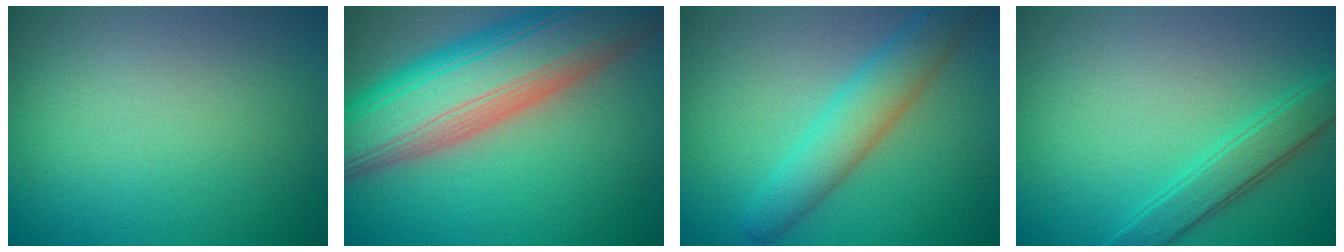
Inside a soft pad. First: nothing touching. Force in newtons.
{"total": 13.3, "press": 13.2, "slide": 1.1}
{"total": 4.5, "press": 4.5, "slide": 0.1}
{"total": 2.8, "press": 2.8, "slide": 0.1}